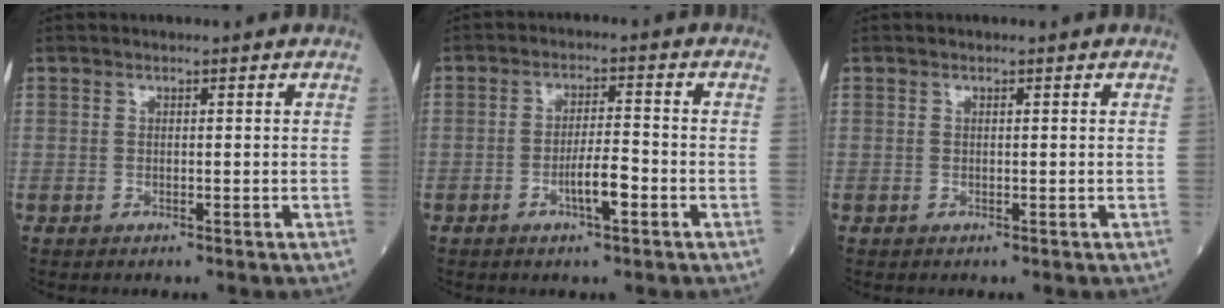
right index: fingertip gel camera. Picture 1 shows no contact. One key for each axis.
{"total": 4.8, "fx": -2.0, "fy": 0.6, "fz": 4.3, "tx": -0.077, "ty": 0.000, "tz": -0.037}
{"total": 0.0}